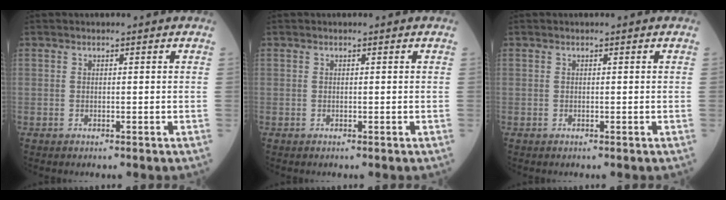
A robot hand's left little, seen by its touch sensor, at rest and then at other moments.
{"total": 0.0}
{"total": 0.0}